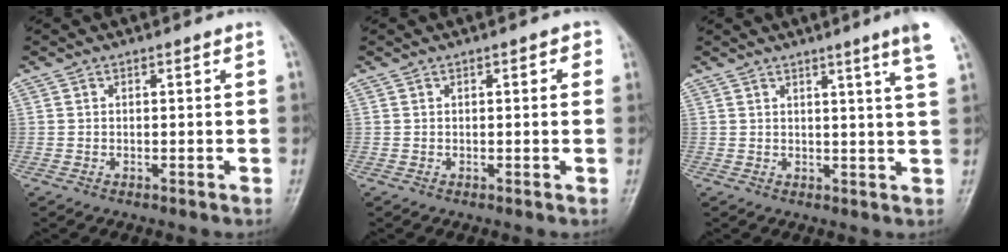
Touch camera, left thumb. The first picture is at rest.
{"total": 1.8, "force": [0.6, 0.8, 1.5], "torque": [-0.012, 0.002, 0.003]}
{"total": 6.5, "force": [4.0, -0.7, 5.1], "torque": [-0.067, -0.021, 0.048]}